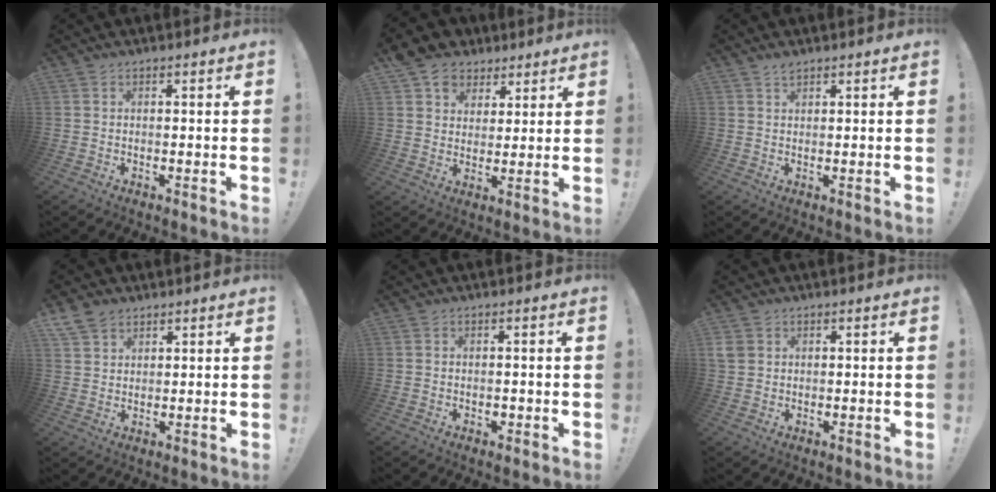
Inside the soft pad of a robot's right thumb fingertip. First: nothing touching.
{"total": 9.9, "force": [5.6, 7.9, 2.3], "torque": [-0.040, -0.027, 0.114]}
{"total": 1.6, "force": [1.5, 0.4, 0.6], "torque": [-0.004, -0.007, 0.026]}
{"total": 6.0, "force": [4.2, 3.9, 1.7], "torque": [-0.036, -0.015, 0.083]}
{"total": 1.0, "force": [-0.4, 0.8, 0.4], "torque": [-0.007, 0.003, -0.007]}
{"total": 3.4, "force": [1.4, 2.7, 1.4], "torque": [-0.021, -0.001, 0.030]}